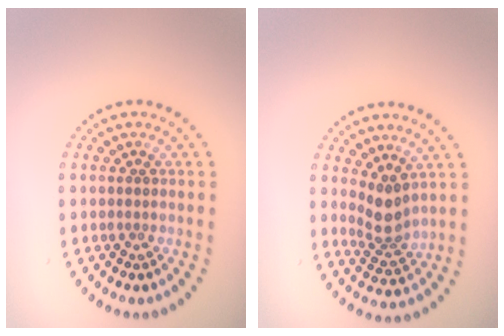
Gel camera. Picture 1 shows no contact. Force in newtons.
{"total": 2.8, "press": 2.2, "slide": 1.8}